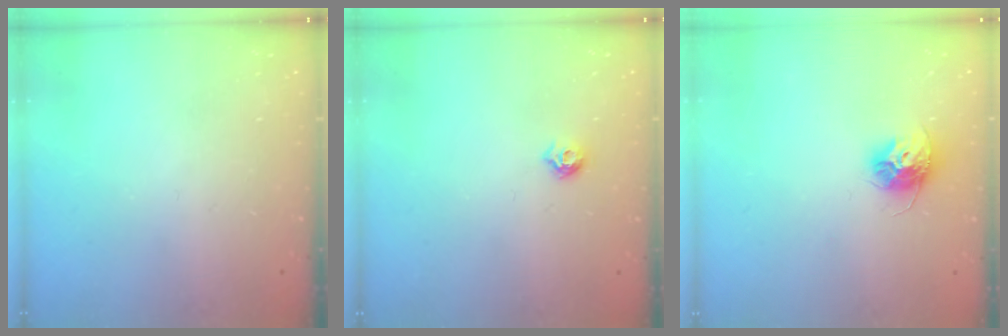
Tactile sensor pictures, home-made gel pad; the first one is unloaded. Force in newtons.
{"total": 5.1, "press": 5.0, "slide": 0.9}
{"total": 10.3, "press": 10.3, "slide": 0.7}